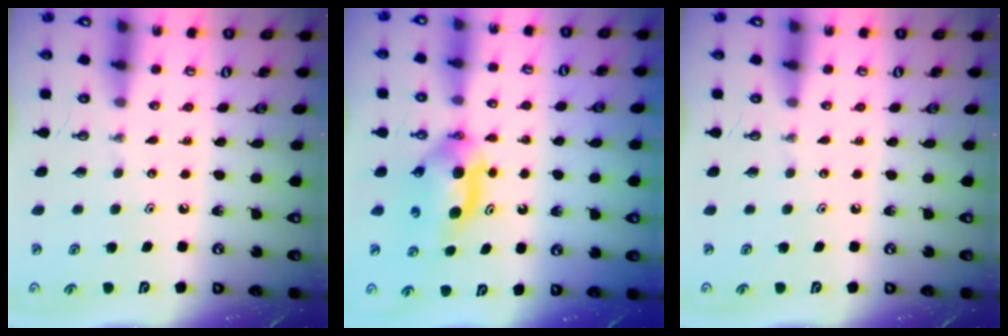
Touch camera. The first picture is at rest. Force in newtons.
{"total": 6.4, "press": 4.9, "slide": 4.1}
{"total": 0.0}